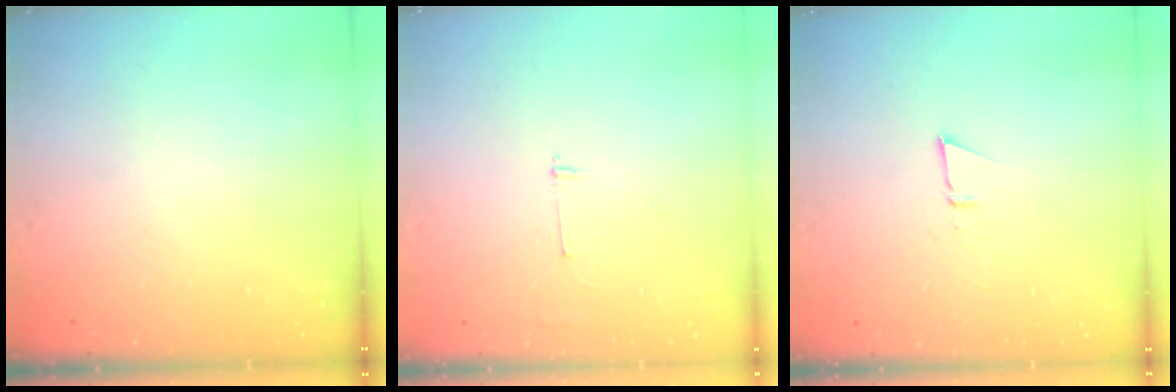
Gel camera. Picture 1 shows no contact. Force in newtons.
{"total": 2.7, "press": 2.7, "slide": 0.3}
{"total": 3.0, "press": 2.9, "slide": 0.8}